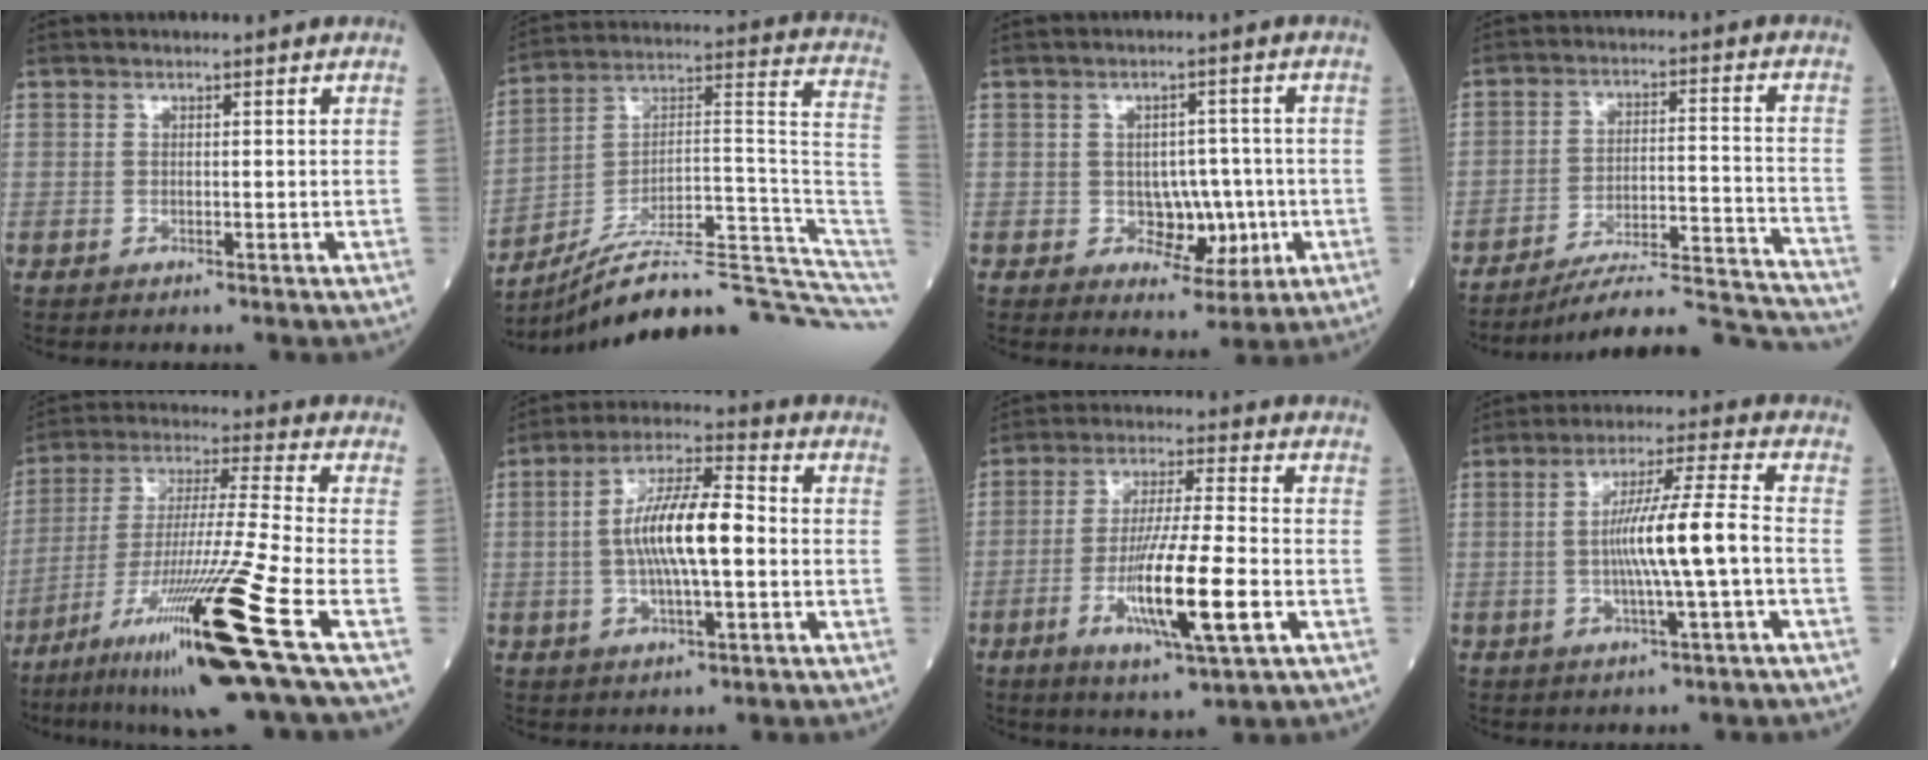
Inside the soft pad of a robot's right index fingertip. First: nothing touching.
{"total": 25.4, "force": [-22.0, 1.5, 12.4], "torque": [-0.096, 0.050, -0.325]}
{"total": 6.0, "force": [-1.1, 3.9, 4.4], "torque": [-0.050, 0.005, -0.008]}
{"total": 19.0, "force": [-18.4, -0.3, 4.9], "torque": [-0.041, 0.013, -0.262]}
{"total": 21.2, "force": [-10.6, -1.9, 18.3], "torque": [-0.329, -0.048, -0.192]}
{"total": 11.4, "force": [-0.5, 2.5, 11.1], "torque": [-0.208, 0.016, -0.013]}
{"total": 13.3, "force": [-3.9, 0.7, 12.7], "torque": [-0.238, -0.018, -0.070]}
{"total": 9.8, "force": [-1.3, -0.5, 9.7], "torque": [-0.173, 0.011, -0.026]}